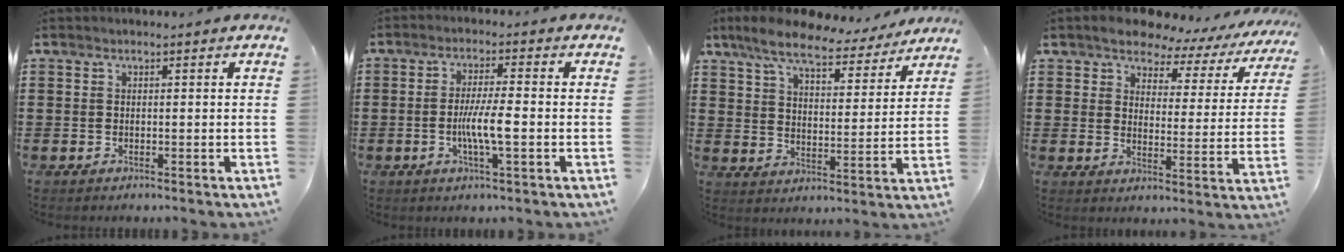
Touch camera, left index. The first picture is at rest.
{"total": 5.9, "force": [-1.2, 0.8, 5.7], "torque": [-0.111, -0.002, -0.028]}
{"total": 8.6, "force": [7.6, 1.5, 3.8], "torque": [-0.103, -0.031, 0.136]}
{"total": 5.3, "force": [5.0, 1.7, 1.0], "torque": [-0.044, -0.030, 0.081]}